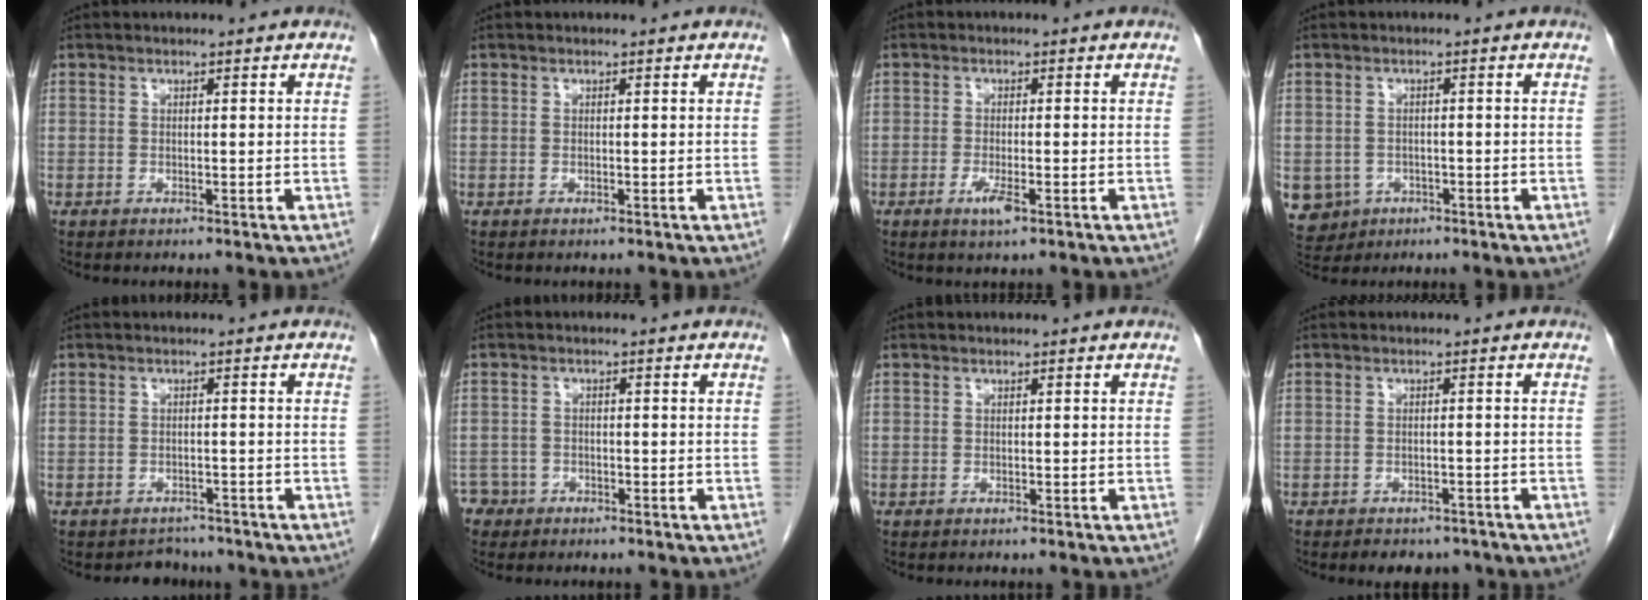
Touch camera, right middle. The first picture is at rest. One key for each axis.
{"total": 0.0}
{"total": 2.8, "fx": -1.3, "fy": 0.5, "fz": 2.4, "tx": -0.048, "ty": -0.005, "tz": -0.023}
{"total": 7.8, "fx": -3.0, "fy": 7.0, "fz": 1.7, "tx": -0.055, "ty": 0.004, "tz": -0.038}
{"total": 2.6, "fx": -2.2, "fy": 1.2, "fz": -0.5, "tx": 0.001, "ty": 0.004, "tz": -0.033}
{"total": 2.9, "fx": -2.0, "fy": 2.0, "fz": -0.6, "tx": 0.010, "ty": 0.009, "tz": -0.039}
{"total": 0.0}
{"total": 5.0, "fx": -4.2, "fy": 2.4, "fz": 1.1, "tx": -0.008, "ty": 0.004, "tz": -0.052}